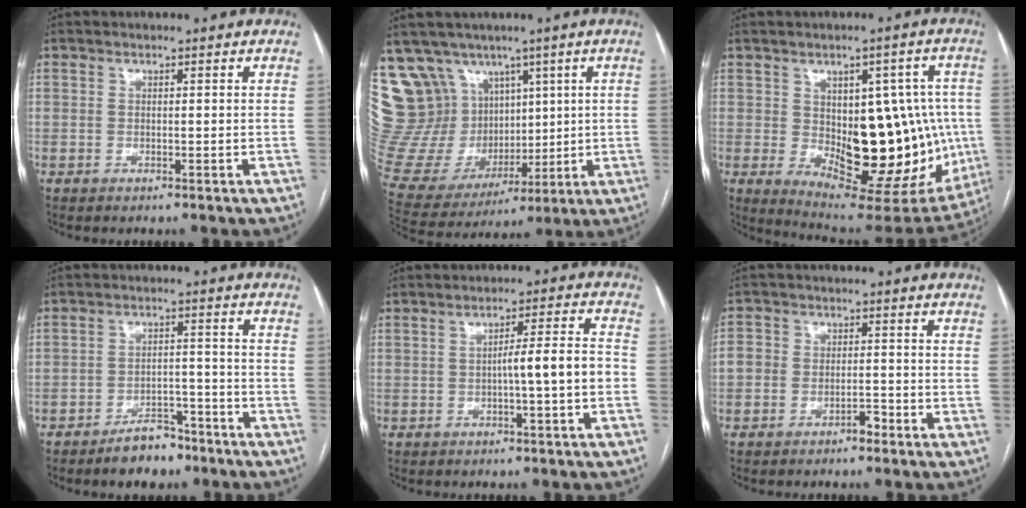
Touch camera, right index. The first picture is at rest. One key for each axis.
{"total": 22.0, "fx": 10.8, "fy": 16.9, "fz": 9.2, "tx": -0.225, "ty": 0.064, "tz": 0.228}
{"total": 22.7, "fx": -1.9, "fy": 10.3, "fz": 20.1, "tx": -0.244, "ty": 0.005, "tz": 0.000}
{"total": 6.0, "fx": -4.7, "fy": 2.8, "fz": 2.4, "tx": -0.031, "ty": 0.010, "tz": -0.073}
{"total": 5.8, "fx": -1.2, "fy": -0.1, "fz": 5.7, "tx": -0.082, "ty": 0.015, "tz": -0.018}
{"total": 4.4, "fx": -2.3, "fy": 3.0, "fz": 2.2, "tx": -0.034, "ty": 0.019, "tz": -0.041}